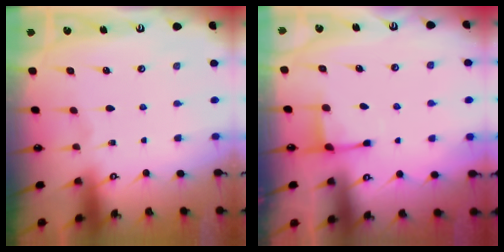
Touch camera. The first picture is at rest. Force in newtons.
{"total": 2.3, "press": 2.2, "slide": 0.6}